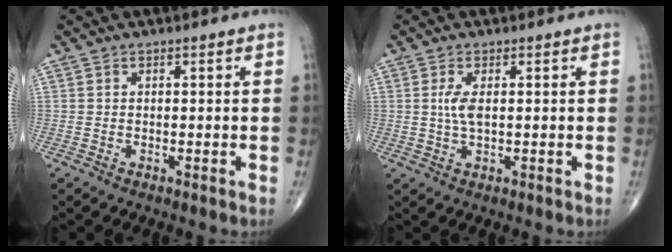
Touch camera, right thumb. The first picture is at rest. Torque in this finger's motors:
{"motor_torque": [0.47, 0.72, 0.46, -0.10, 0.23]}